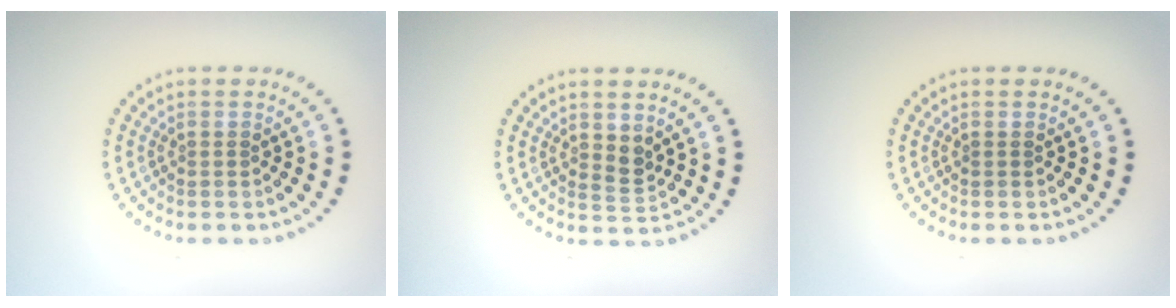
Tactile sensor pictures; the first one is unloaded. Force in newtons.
{"total": 1.4, "press": 1.3, "slide": 0.7}
{"total": 0.0}